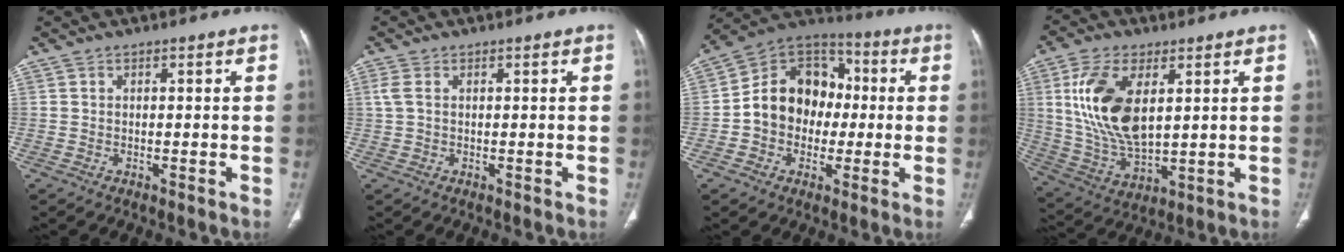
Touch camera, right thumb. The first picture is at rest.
{"total": 2.0, "force": [0.5, 1.1, 1.5], "torque": [-0.051, 0.013, 0.013]}
{"total": 15.5, "force": [-0.5, 12.4, 9.2], "torque": [-0.106, 0.037, -0.019]}
{"total": 16.1, "force": [4.2, 8.2, 13.2], "torque": [-0.262, -0.018, 0.091]}